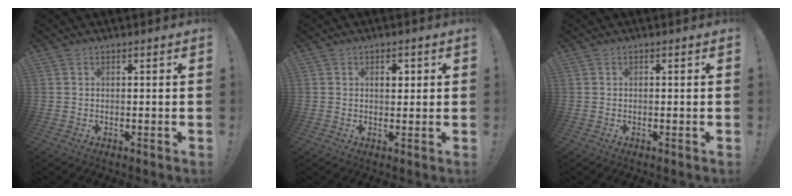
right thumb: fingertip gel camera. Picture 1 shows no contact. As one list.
[{"total": 2.7, "force": [0.7, 1.8, 1.8], "torque": [-0.014, -0.002, 0.004]}, {"total": 0.0}]